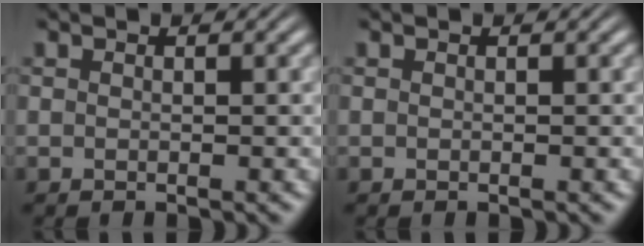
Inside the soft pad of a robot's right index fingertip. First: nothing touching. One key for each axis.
{"total": 0.0}